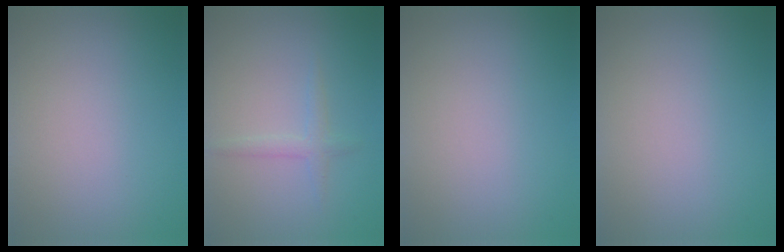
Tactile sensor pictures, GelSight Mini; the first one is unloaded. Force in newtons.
{"total": 1.4, "press": 1.4, "slide": 0.1}
{"total": 0.0}
{"total": 0.0}